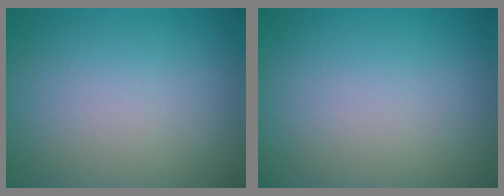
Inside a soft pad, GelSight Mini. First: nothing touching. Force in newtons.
{"total": 0.0}